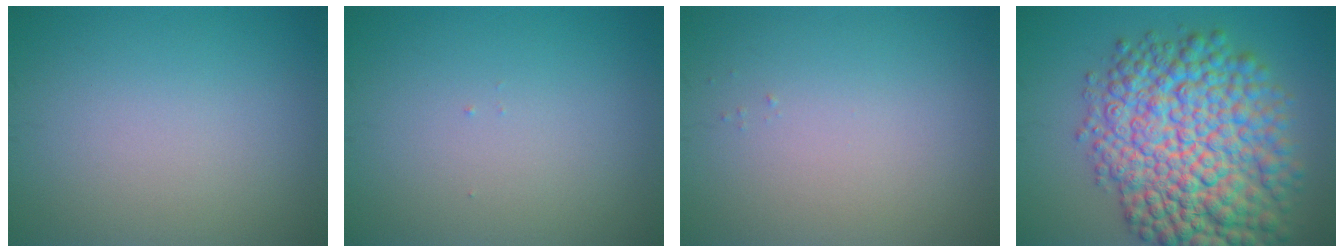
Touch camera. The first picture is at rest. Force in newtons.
{"total": 0.0}
{"total": 0.0}
{"total": 13.6, "press": 13.6, "slide": 0.3}